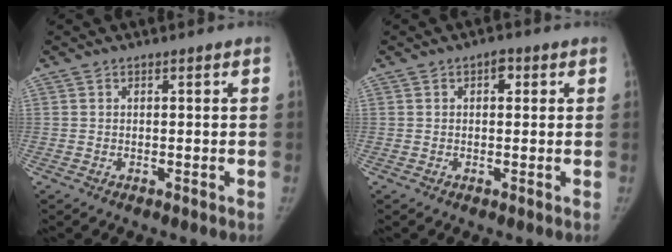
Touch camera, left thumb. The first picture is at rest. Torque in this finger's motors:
{"motor_torque": [1.04, -0.23, 0.44, -0.15, 0.03]}